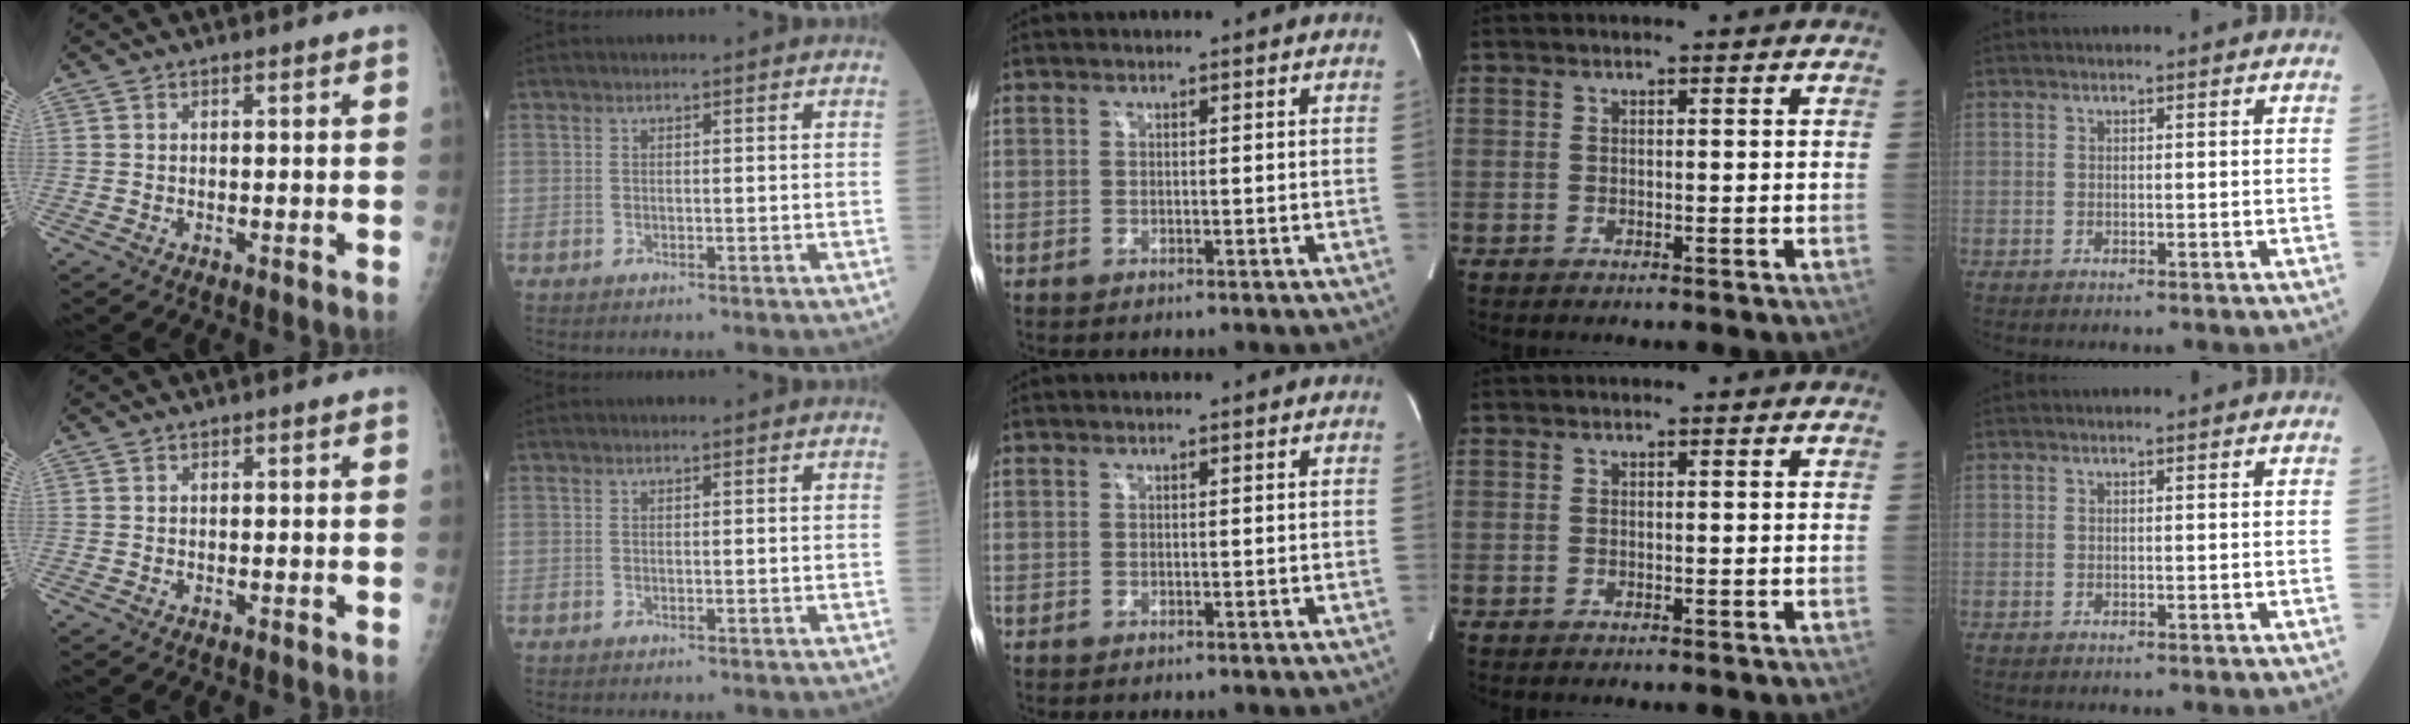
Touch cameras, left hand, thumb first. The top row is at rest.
{}